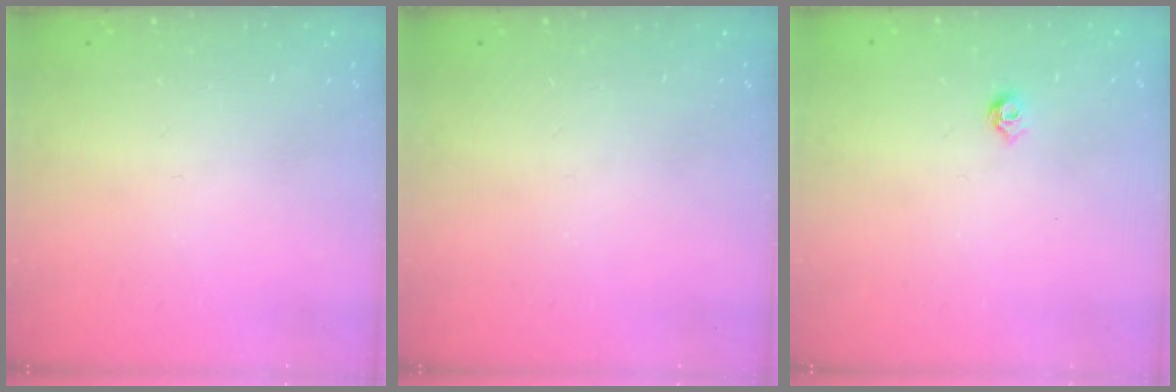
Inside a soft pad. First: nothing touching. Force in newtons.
{"total": 0.0}
{"total": 4.4, "press": 4.3, "slide": 0.9}